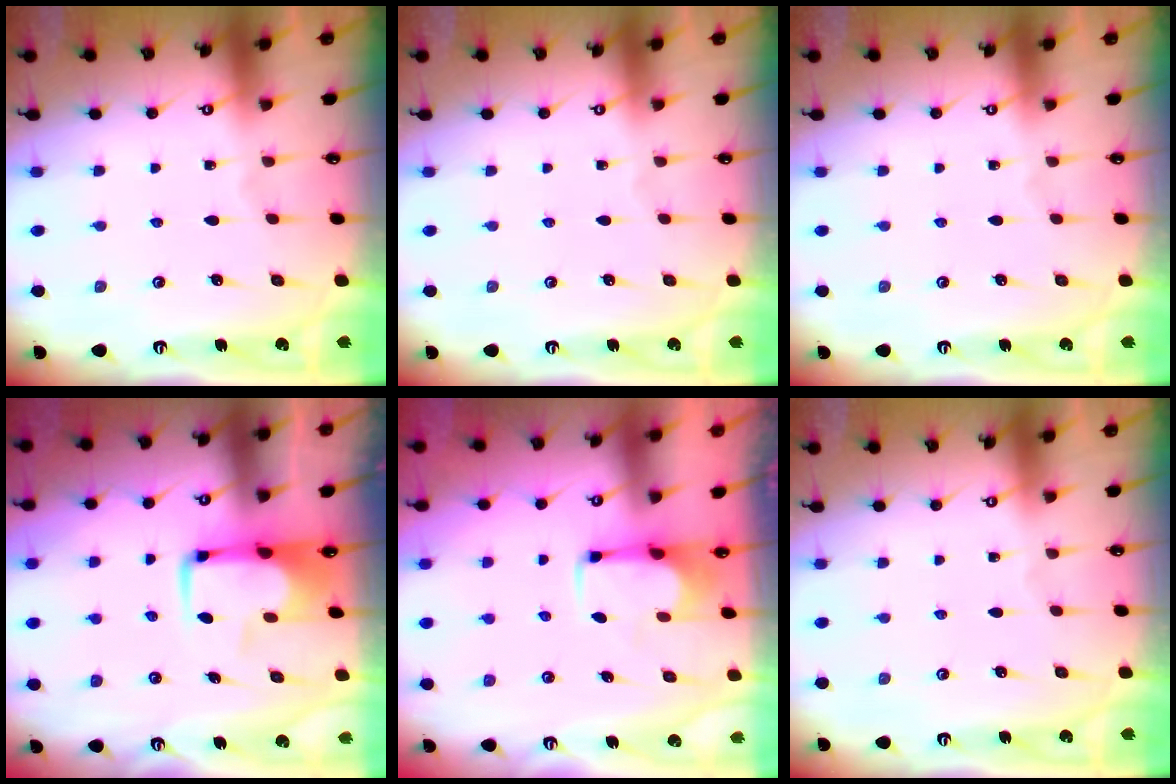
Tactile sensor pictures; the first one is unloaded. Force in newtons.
{"total": 0.0}
{"total": 0.0}
{"total": 6.4, "press": 6.3, "slide": 1.2}
{"total": 2.5, "press": 2.3, "slide": 0.9}
{"total": 0.0}